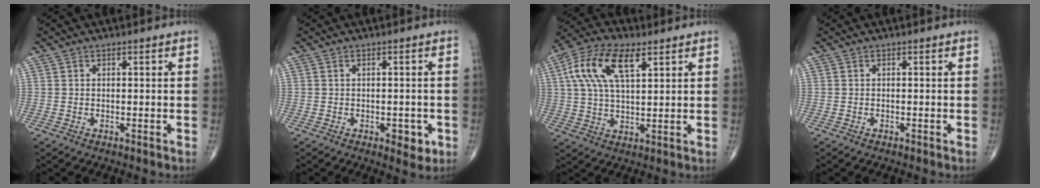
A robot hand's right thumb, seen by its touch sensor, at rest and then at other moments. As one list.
[{"total": 4.0, "force": [-1.4, 2.1, 3.1], "torque": [-0.021, 0.000, -0.013]}, {"total": 13.2, "force": [5.1, 5.9, 10.7], "torque": [-0.212, 0.006, 0.092]}, {"total": 0.0}]